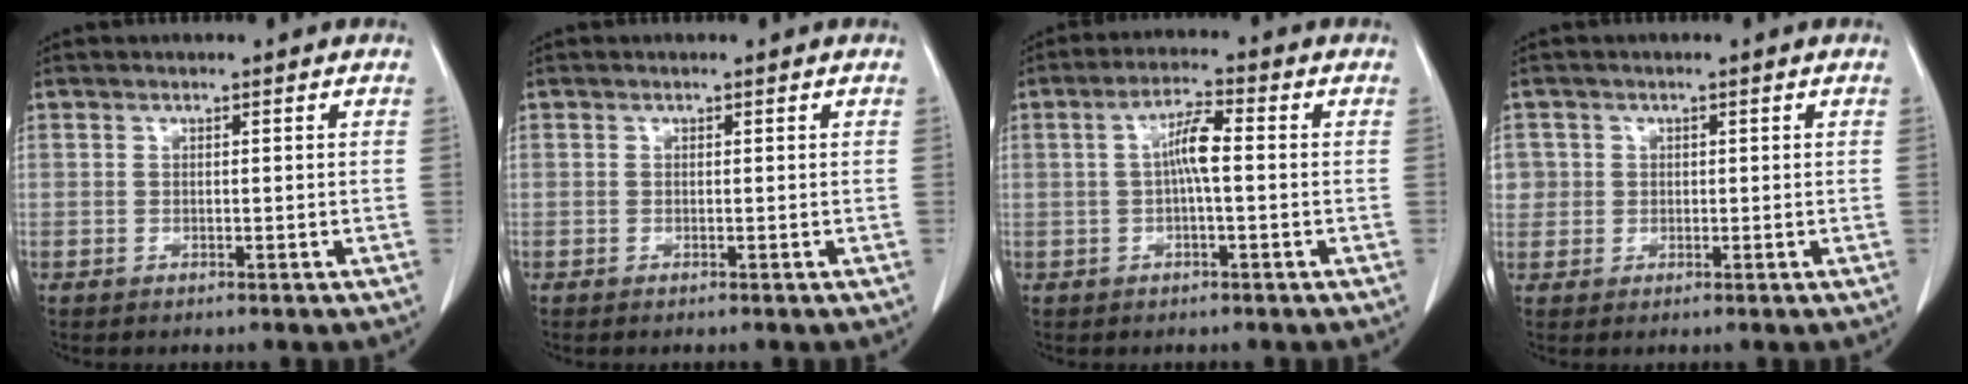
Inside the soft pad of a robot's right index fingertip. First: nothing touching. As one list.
[{"total": 0.0}, {"total": 4.8, "force": [0.0, 0.7, 4.7], "torque": [-0.090, 0.012, 0.000]}, {"total": 2.8, "force": [0.6, 2.8, 0.0], "torque": [0.021, 0.008, 0.013]}]